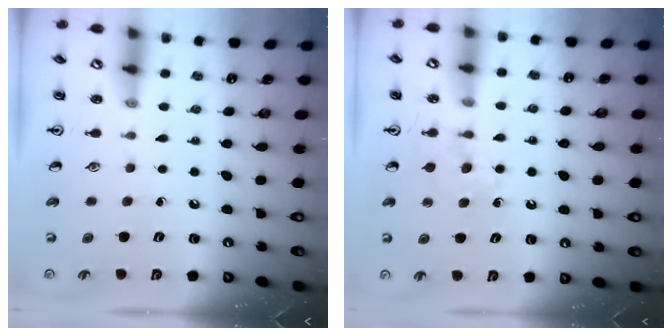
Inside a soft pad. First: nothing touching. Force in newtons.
{"total": 4.8, "press": 4.7, "slide": 0.6}